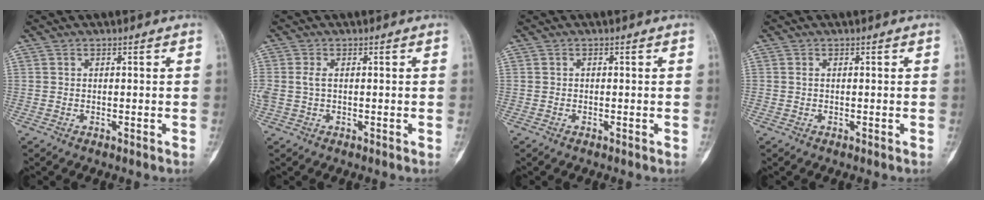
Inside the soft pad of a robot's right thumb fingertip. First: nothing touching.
{"total": 2.5, "force": [0.1, 1.4, 2.0], "torque": [-0.063, 0.005, 0.004]}
{"total": 0.0}
{"total": 0.0}